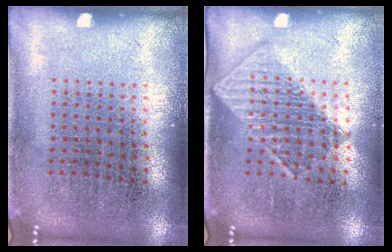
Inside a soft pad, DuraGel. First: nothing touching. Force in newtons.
{"total": 1.4, "press": 1.3, "slide": 0.6}